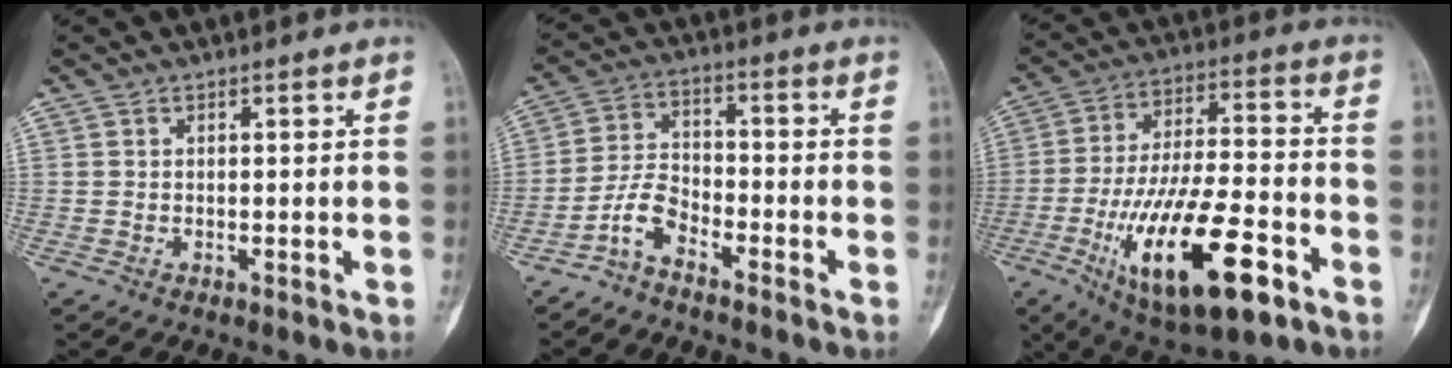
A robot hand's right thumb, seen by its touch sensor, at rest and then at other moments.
{"total": 5.5, "force": [-4.1, 2.3, 3.0], "torque": [-0.056, 0.037, -0.090]}
{"total": 22.3, "force": [-9.1, 8.2, 18.6], "torque": [-0.346, 0.028, -0.143]}